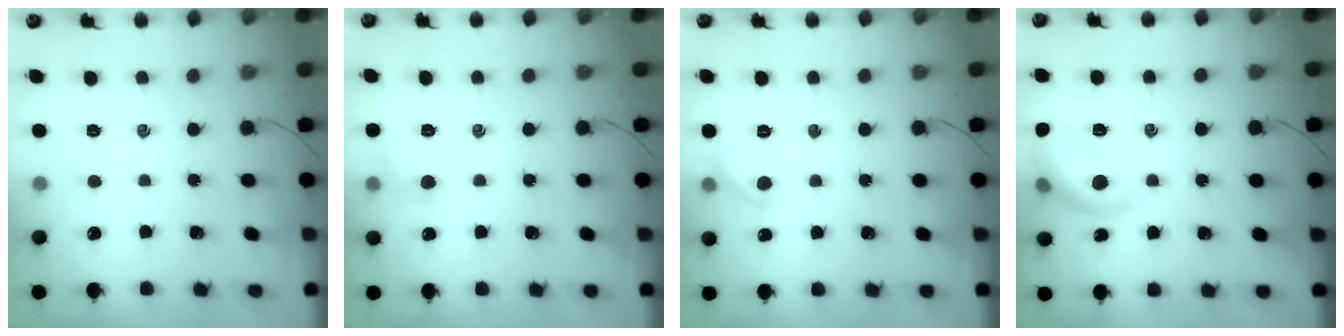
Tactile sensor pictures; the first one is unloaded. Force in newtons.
{"total": 6.0, "press": 5.7, "slide": 1.8}
{"total": 6.3, "press": 6.2, "slide": 1.4}
{"total": 11.9, "press": 11.9, "slide": 1.2}